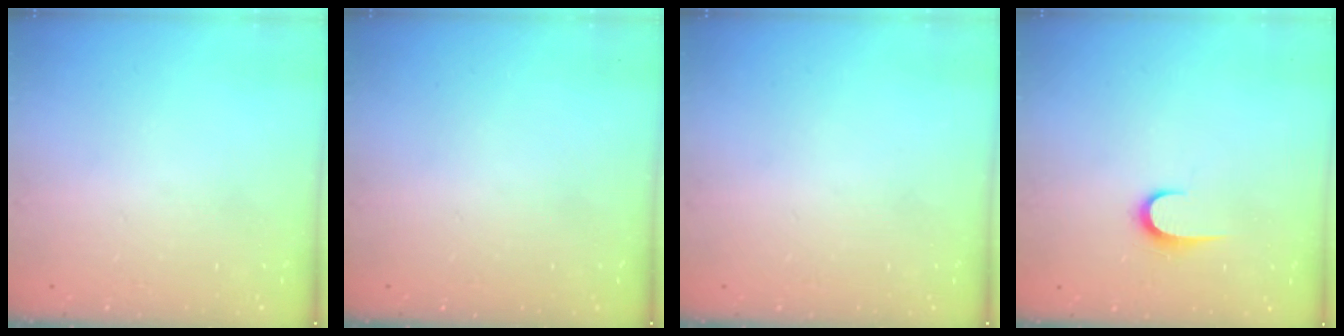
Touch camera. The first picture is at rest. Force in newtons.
{"total": 0.0}
{"total": 0.0}
{"total": 6.1, "press": 6.1, "slide": 0.6}